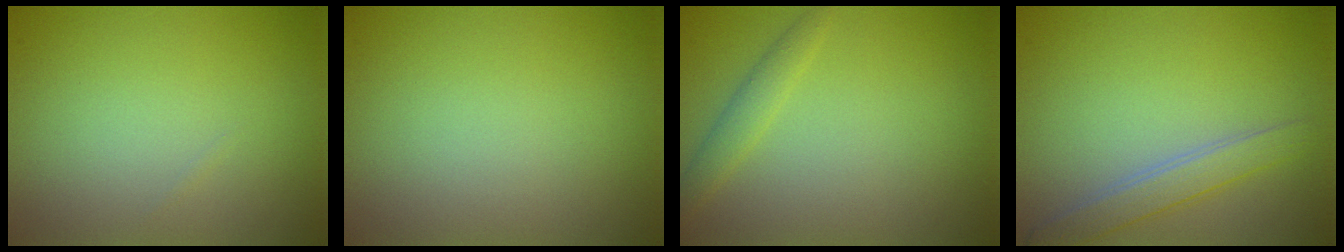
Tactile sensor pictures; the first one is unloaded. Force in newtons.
{"total": 0.0}
{"total": 1.5, "press": 1.5, "slide": 0.1}
{"total": 2.4, "press": 2.4, "slide": 0.1}